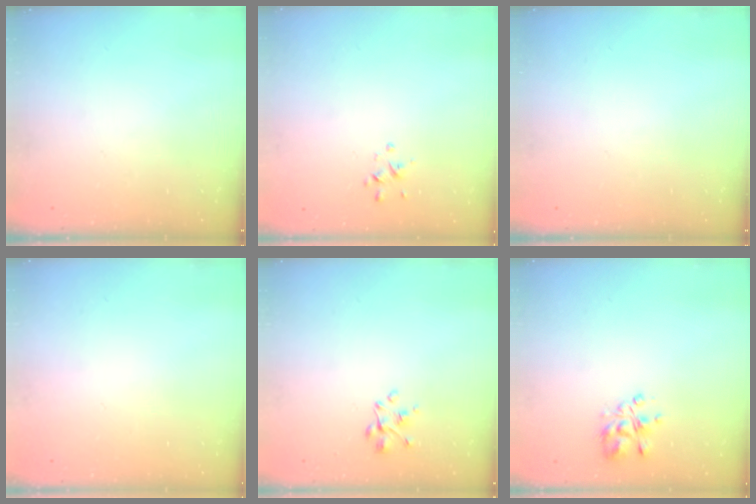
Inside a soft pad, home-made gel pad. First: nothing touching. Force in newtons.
{"total": 0.6, "press": 0.3, "slide": 0.5}
{"total": 0.0}
{"total": 1.8, "press": 1.8, "slide": 0.2}
{"total": 2.4, "press": 2.3, "slide": 0.8}
{"total": 4.7, "press": 4.6, "slide": 0.7}